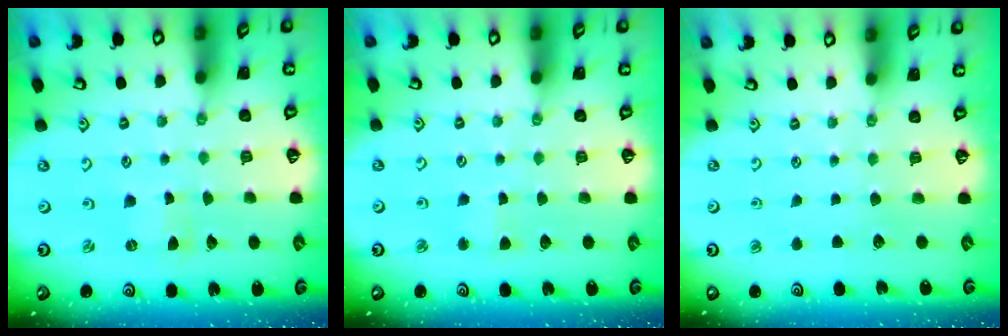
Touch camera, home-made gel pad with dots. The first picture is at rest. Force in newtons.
{"total": 2.8, "press": 2.8, "slide": 0.3}
{"total": 0.0}